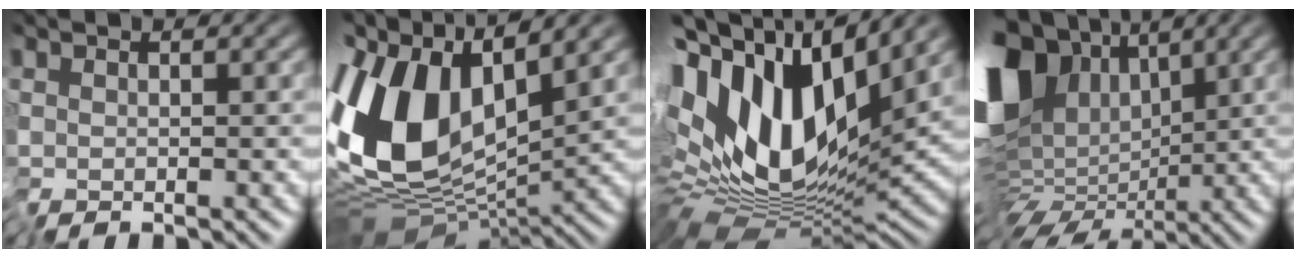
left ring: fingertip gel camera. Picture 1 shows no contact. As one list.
[{"total": 13.1, "force": [0.9, 6.9, 11.1], "torque": [-0.240, 0.007, 0.013]}, {"total": 15.4, "force": [5.1, 7.5, 12.5], "torque": [-0.236, 0.006, 0.091]}, {"total": 14.6, "force": [1.6, 9.8, 10.7], "torque": [-0.195, 0.000, 0.058]}]